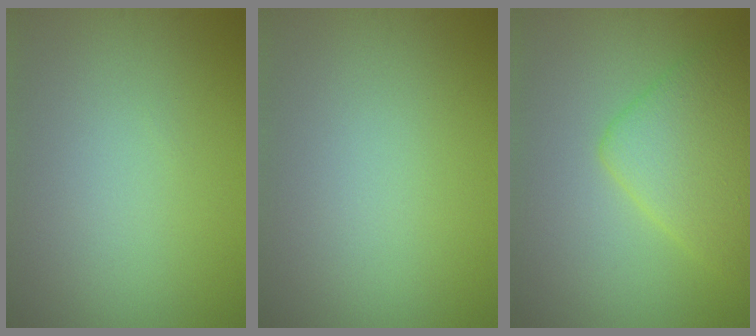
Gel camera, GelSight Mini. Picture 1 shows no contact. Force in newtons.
{"total": 0.0}
{"total": 5.7, "press": 5.6, "slide": 0.3}